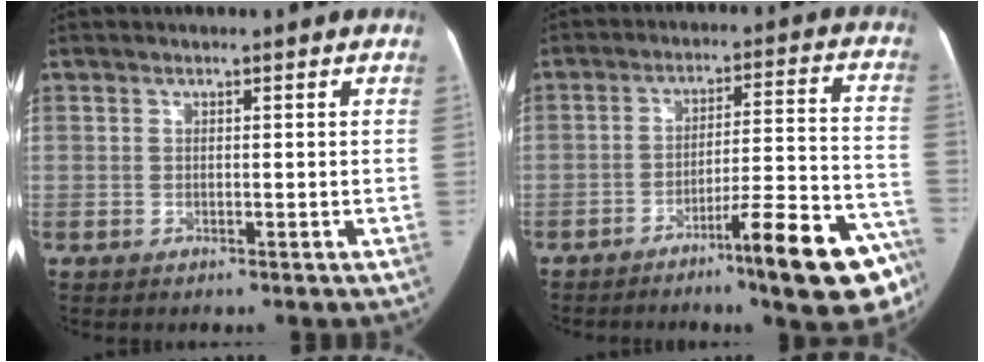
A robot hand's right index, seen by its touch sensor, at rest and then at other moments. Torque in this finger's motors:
{"motor_torque": [1.29, -0.85, 0.26, 0.06]}